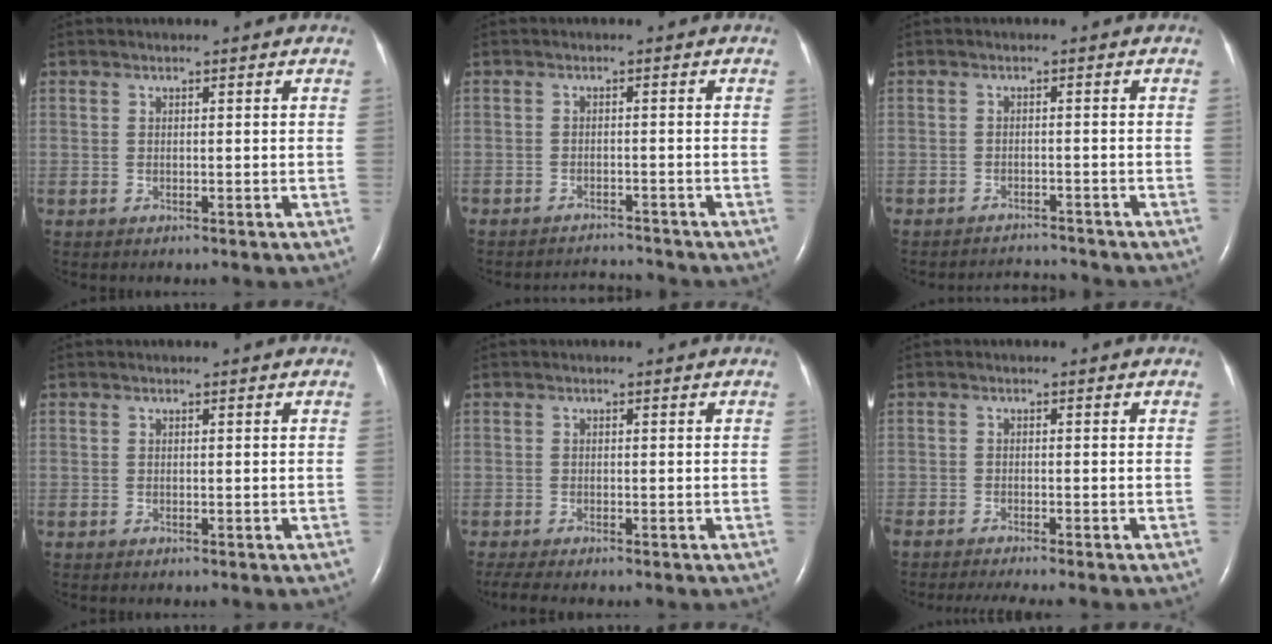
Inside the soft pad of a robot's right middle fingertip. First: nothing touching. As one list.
[{"total": 3.7, "force": [-3.6, -0.2, -0.6], "torque": [0.004, -0.007, -0.057]}, {"total": 3.3, "force": [-3.2, -0.3, -0.7], "torque": [0.006, -0.008, -0.049]}, {"total": 0.0}, {"total": 3.2, "force": [-2.6, 0.3, 1.8], "torque": [-0.035, -0.010, -0.043]}, {"total": 5.9, "force": [-5.1, 0.0, 2.9], "torque": [-0.038, -0.013, -0.080]}]